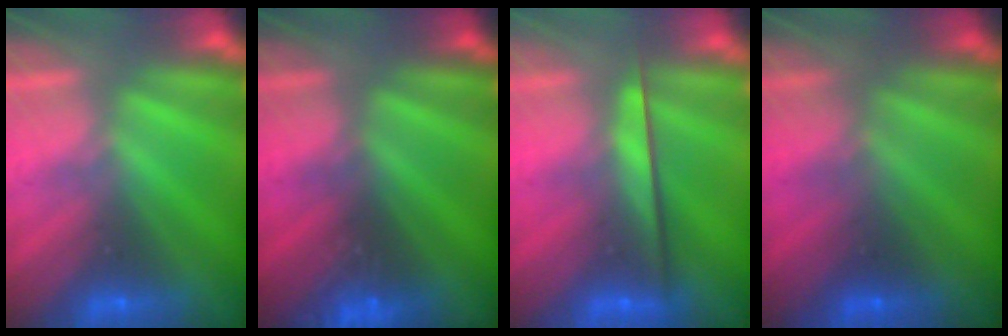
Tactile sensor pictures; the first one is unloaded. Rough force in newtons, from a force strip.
{"total": 2.9}
{"total": 2.4}
{"total": 1.7}